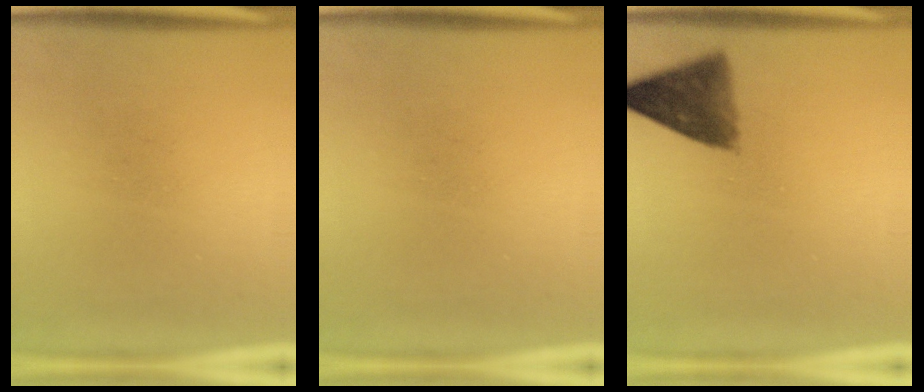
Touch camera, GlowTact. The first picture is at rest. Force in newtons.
{"total": 0.0}
{"total": 7.4}